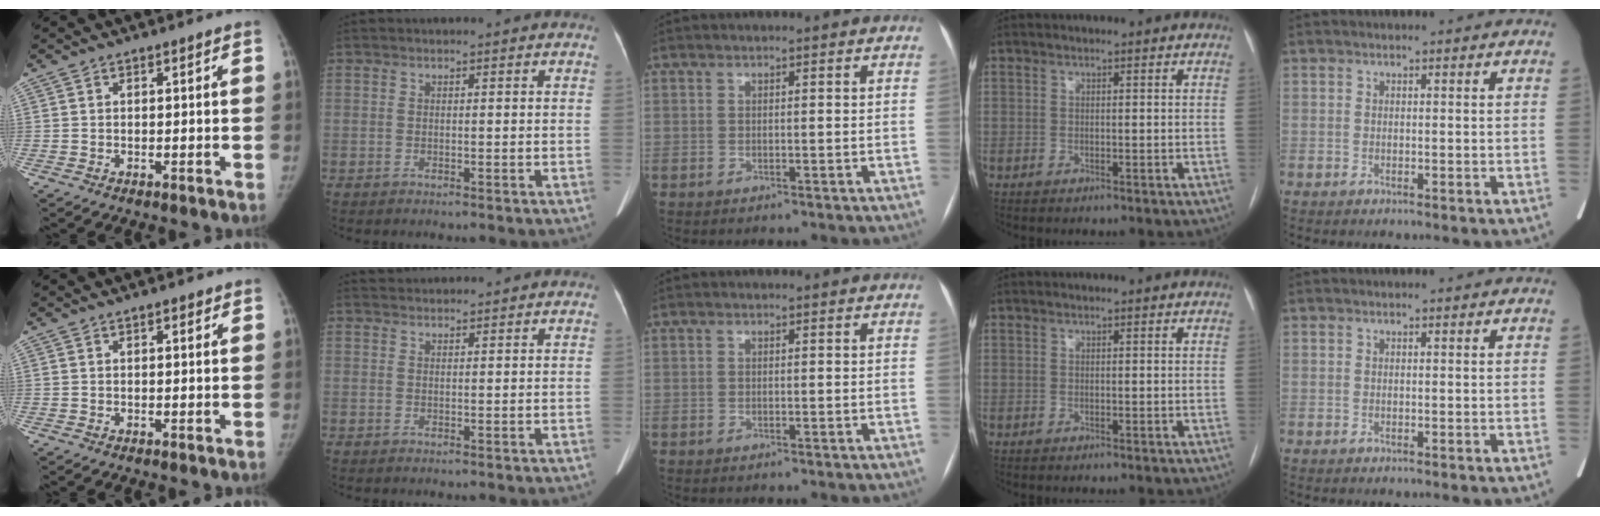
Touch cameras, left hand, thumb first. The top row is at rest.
{"thumb": {"total": 1.4, "force": [0.8, 0.7, 0.9], "torque": [-0.007, -0.001, 0.008]}, "index": {"total": 3.2, "force": [3.1, 0.4, 0.1], "torque": [-0.008, 0.032, 0.050]}}